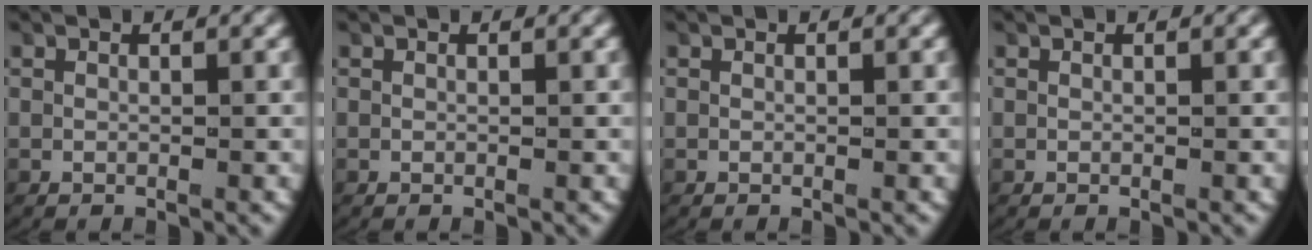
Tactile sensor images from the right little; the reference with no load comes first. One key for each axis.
{"total": 0.0}
{"total": 0.0}
{"total": 0.0}